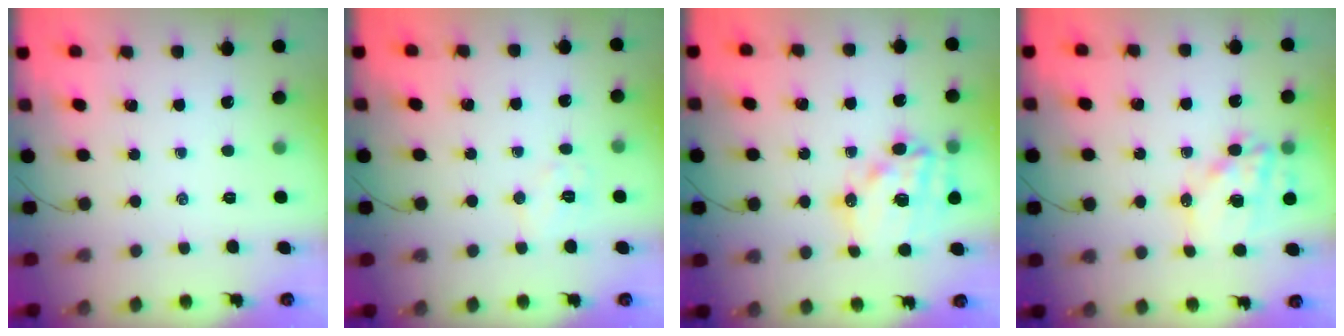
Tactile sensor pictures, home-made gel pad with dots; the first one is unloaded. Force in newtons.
{"total": 6.3, "press": 6.1, "slide": 1.3}
{"total": 16.3, "press": 15.9, "slide": 3.7}
{"total": 14.2, "press": 13.8, "slide": 3.3}